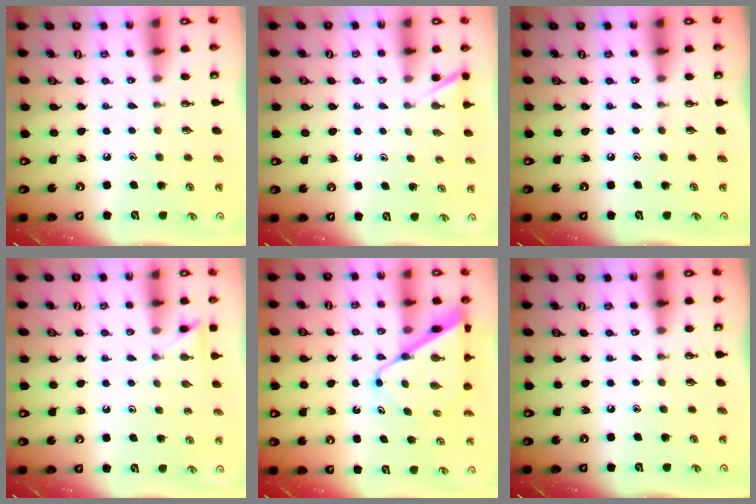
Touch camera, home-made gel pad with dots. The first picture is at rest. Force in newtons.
{"total": 2.4, "press": 2.4, "slide": 0.2}
{"total": 0.0}
{"total": 4.3, "press": 4.3, "slide": 0.5}
{"total": 9.7, "press": 9.7, "slide": 0.8}
{"total": 0.0}